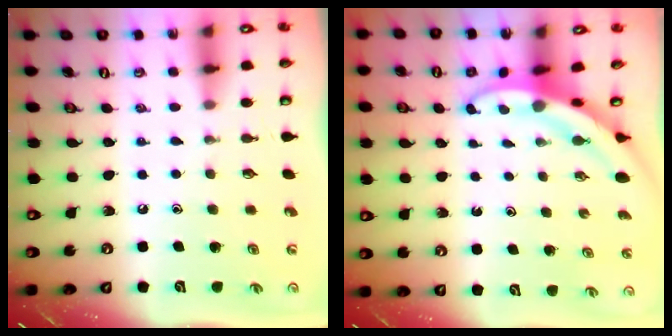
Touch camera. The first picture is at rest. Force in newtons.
{"total": 3.3, "press": 3.3, "slide": 0.2}